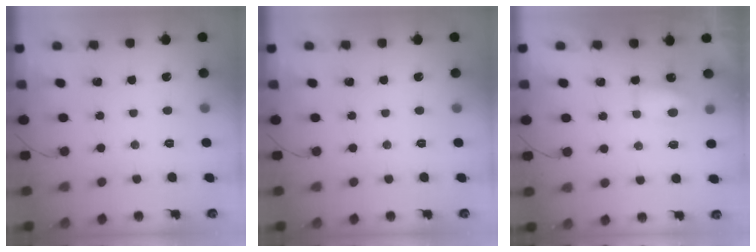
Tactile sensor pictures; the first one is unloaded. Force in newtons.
{"total": 0.0}
{"total": 4.6, "press": 4.5, "slide": 0.8}